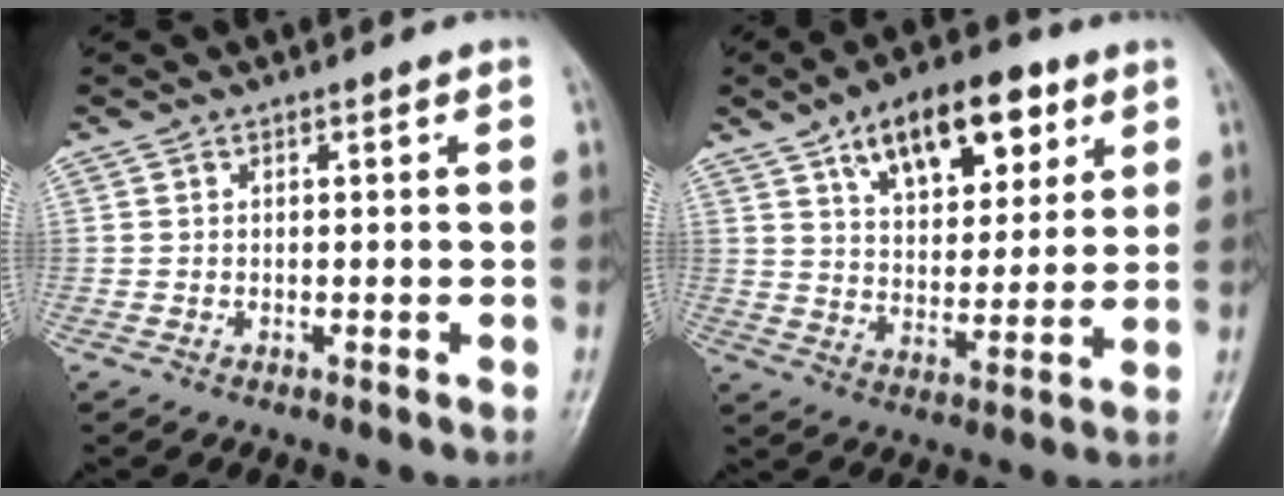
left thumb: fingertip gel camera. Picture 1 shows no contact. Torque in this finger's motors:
{"motor_torque": [0.46, 0.70, 0.42, -0.58, 0.20]}